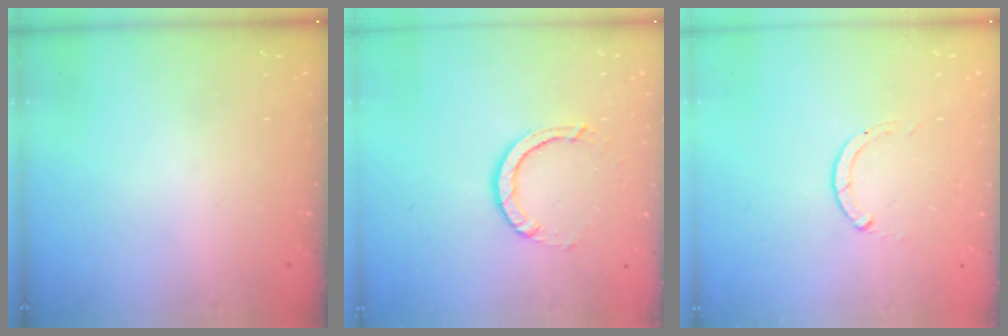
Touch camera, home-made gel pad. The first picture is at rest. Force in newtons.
{"total": 4.5, "press": 4.5, "slide": 0.3}
{"total": 0.0}